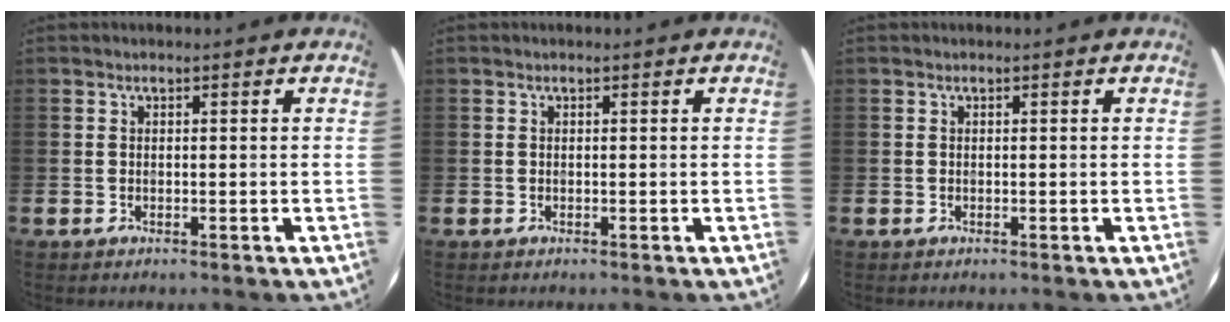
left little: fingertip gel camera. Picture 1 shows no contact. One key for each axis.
{"total": 0.0}
{"total": 0.0}